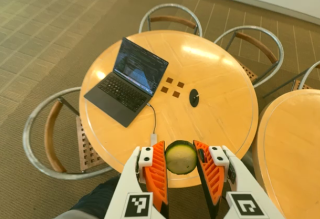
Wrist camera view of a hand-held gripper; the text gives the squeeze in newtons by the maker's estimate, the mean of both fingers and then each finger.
{"total": 10.3, "left": 10.6, "right": 10.0}